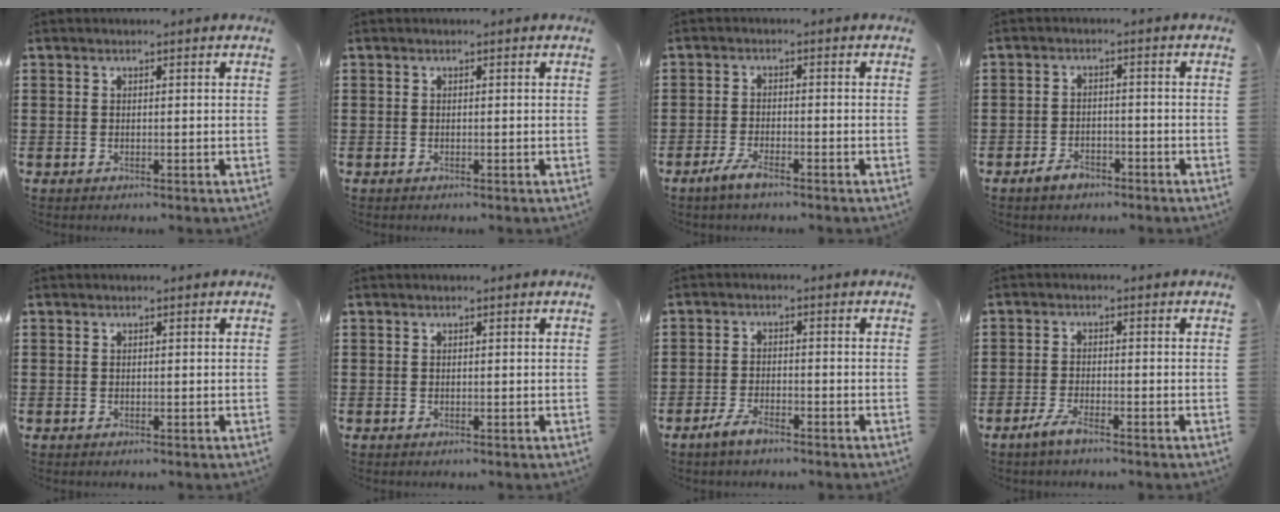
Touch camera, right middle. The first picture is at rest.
{"total": 0.0}
{"total": 3.2, "force": [-2.3, 0.6, 2.1], "torque": [-0.049, 0.000, -0.048]}
{"total": 2.7, "force": [-2.2, 1.3, 0.9], "torque": [-0.018, 0.005, -0.045]}
{"total": 0.0}
{"total": 0.0}
{"total": 3.4, "force": [-2.4, 1.1, 2.1], "torque": [-0.048, 0.002, -0.051]}
{"total": 3.0, "force": [-2.1, 0.5, 2.1], "torque": [-0.048, 0.000, -0.045]}